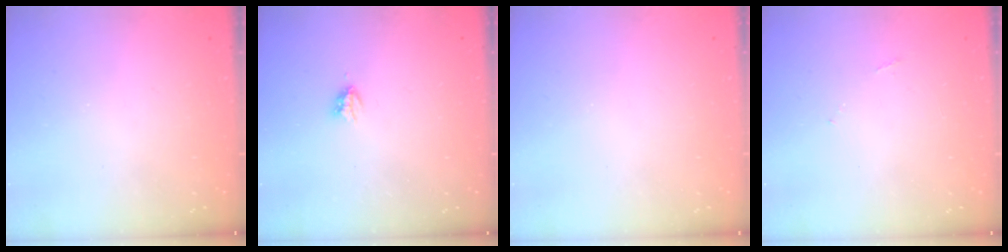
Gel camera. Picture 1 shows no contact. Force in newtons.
{"total": 2.9, "press": 2.9, "slide": 0.5}
{"total": 0.0}
{"total": 4.0, "press": 4.0, "slide": 0.6}